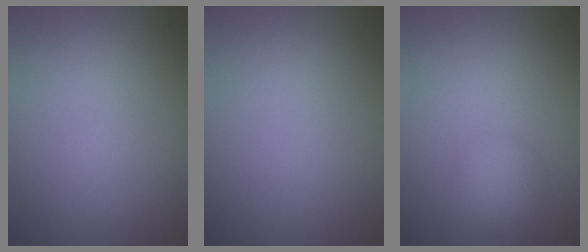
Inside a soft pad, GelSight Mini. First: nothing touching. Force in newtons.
{"total": 0.0}
{"total": 2.6, "press": 2.6, "slide": 0.0}